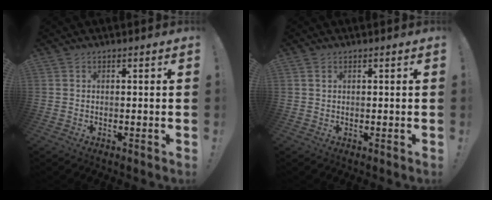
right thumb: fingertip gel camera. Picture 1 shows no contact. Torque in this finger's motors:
{"motor_torque": [-0.07, -0.06, -0.11, -0.08, 0.01]}